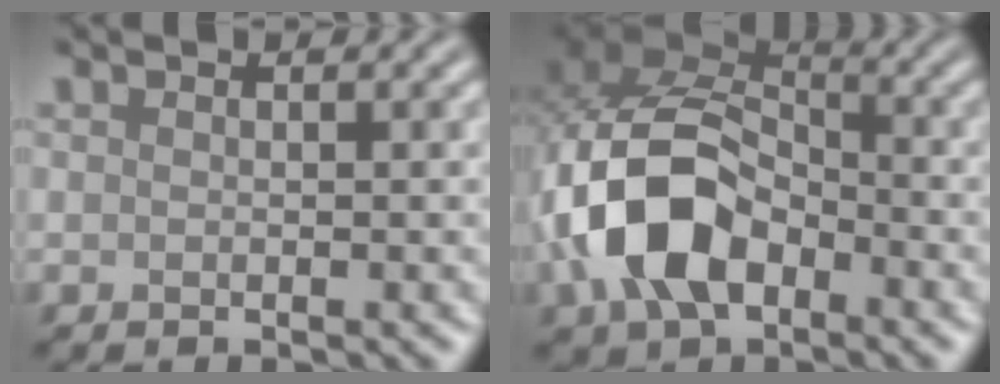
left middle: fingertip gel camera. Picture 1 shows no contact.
{"total": 10.1, "force": [-3.1, 6.5, 7.2], "torque": [-0.160, 0.007, -0.067]}